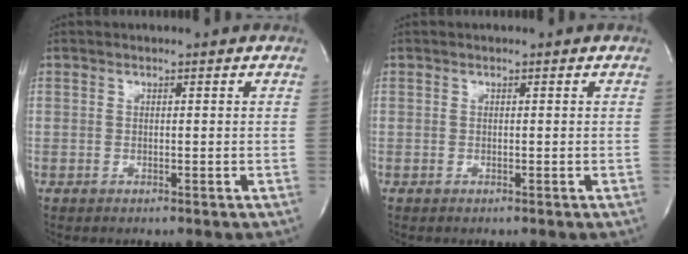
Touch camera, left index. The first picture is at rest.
{"total": 0.0}